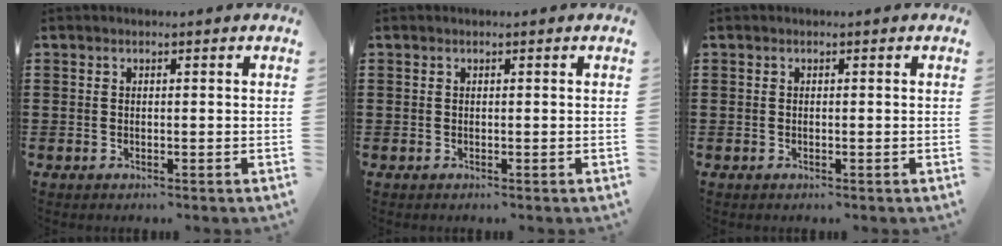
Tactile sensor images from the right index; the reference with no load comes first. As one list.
[{"total": 0.0}, {"total": 0.0}]